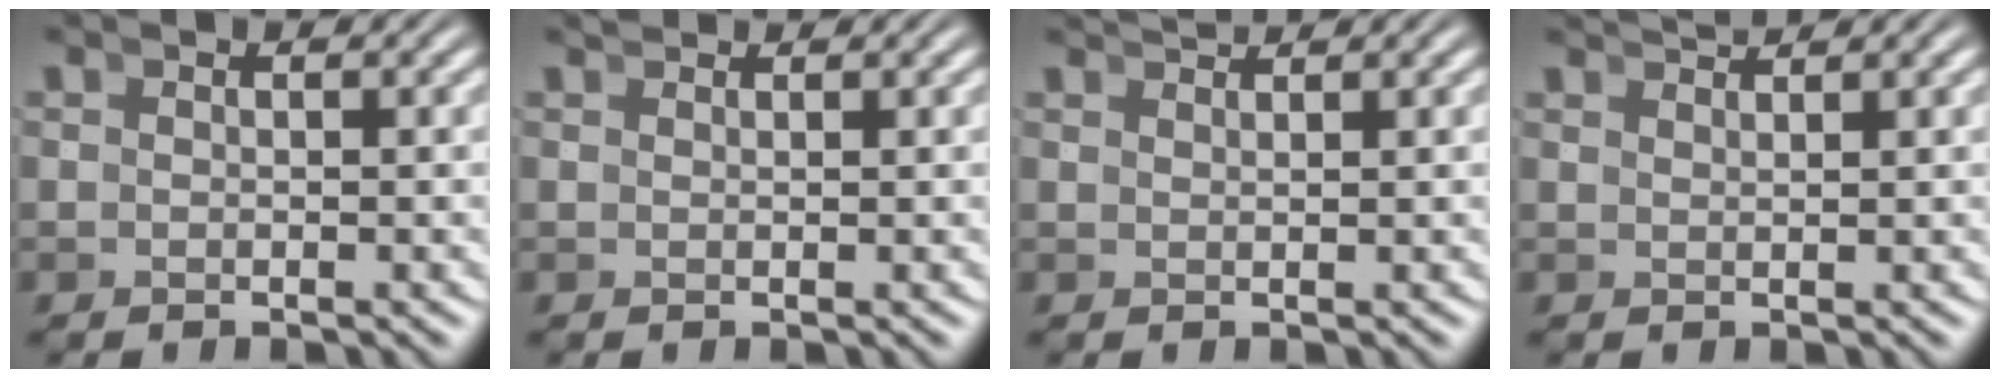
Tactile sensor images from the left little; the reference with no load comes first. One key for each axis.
{"total": 0.7, "fx": 0.7, "fy": -0.3, "fz": 0.0, "tx": 0.004, "ty": 0.001, "tz": 0.012}
{"total": 2.2, "fx": 2.1, "fy": -0.9, "fz": 0.1, "tx": 0.010, "ty": 0.004, "tz": 0.039}
{"total": 2.5, "fx": 2.4, "fy": -0.9, "fz": 0.3, "tx": 0.009, "ty": 0.005, "tz": 0.044}